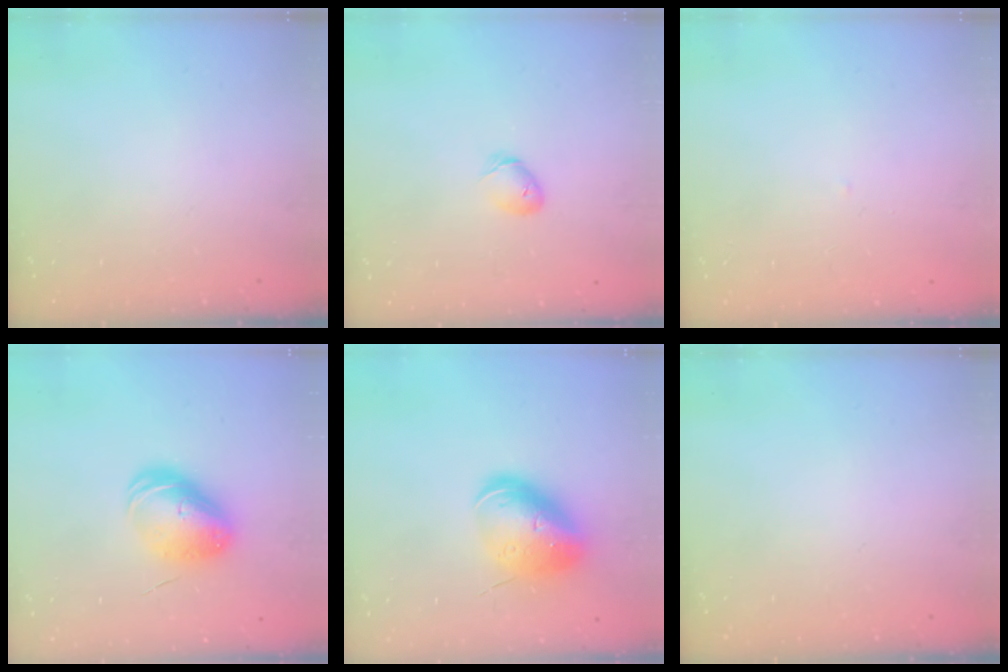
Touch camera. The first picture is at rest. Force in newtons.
{"total": 5.5, "press": 5.4, "slide": 1.0}
{"total": 1.6, "press": 1.6, "slide": 0.3}
{"total": 10.3, "press": 10.1, "slide": 1.8}
{"total": 12.9, "press": 12.7, "slide": 2.0}
{"total": 0.0}